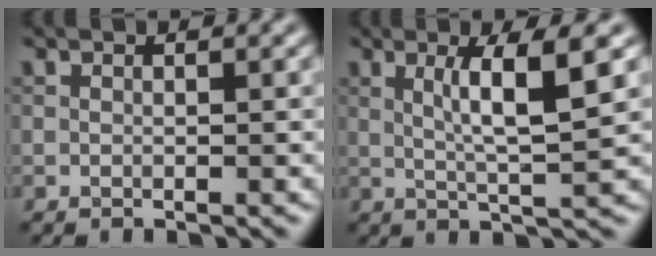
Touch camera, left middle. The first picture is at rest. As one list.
[{"total": 5.0, "force": [1.2, 0.4, 4.8], "torque": [-0.086, 0.001, 0.025]}]